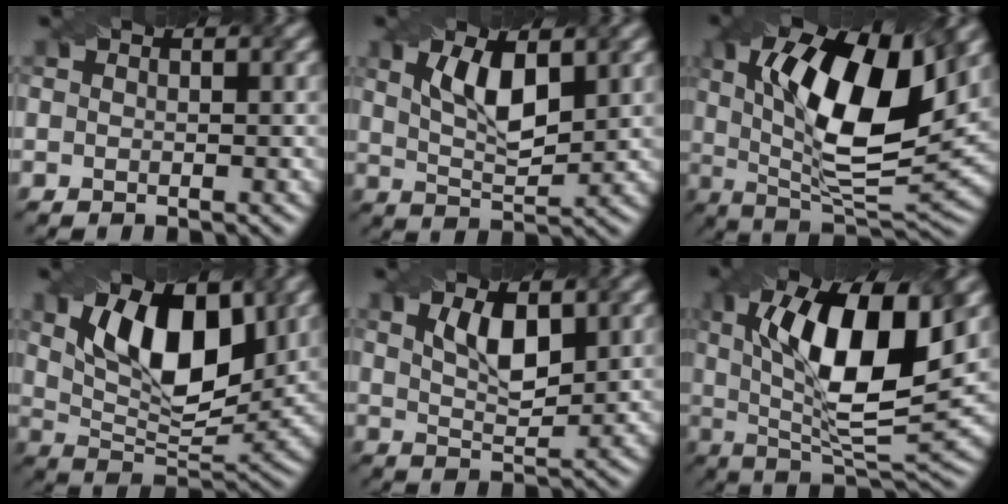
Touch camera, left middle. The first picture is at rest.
{"total": 5.5, "force": [1.9, 2.2, 4.6], "torque": [-0.093, -0.001, 0.036]}
{"total": 13.5, "force": [3.3, 5.0, 12.1], "torque": [-0.193, 0.003, 0.050]}
{"total": 10.1, "force": [3.4, 4.9, 8.2], "torque": [-0.134, 0.000, 0.055]}
{"total": 4.2, "force": [1.8, 1.7, 3.4], "torque": [-0.068, -0.001, 0.035]}
{"total": 12.9, "force": [2.8, 4.4, 11.8], "torque": [-0.185, 0.003, 0.043]}